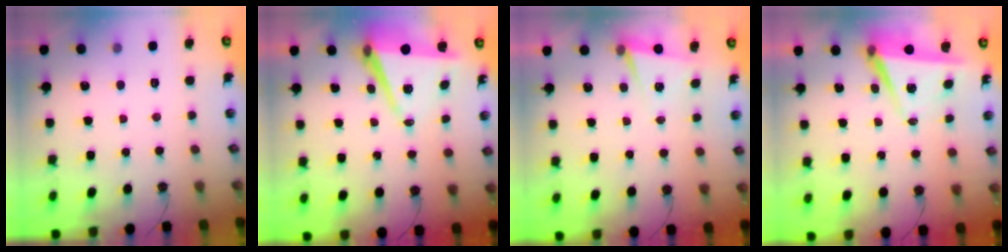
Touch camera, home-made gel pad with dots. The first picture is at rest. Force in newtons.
{"total": 8.0, "press": 6.9, "slide": 4.1}
{"total": 2.5, "press": 1.8, "slide": 1.8}
{"total": 5.9, "press": 4.2, "slide": 4.1}